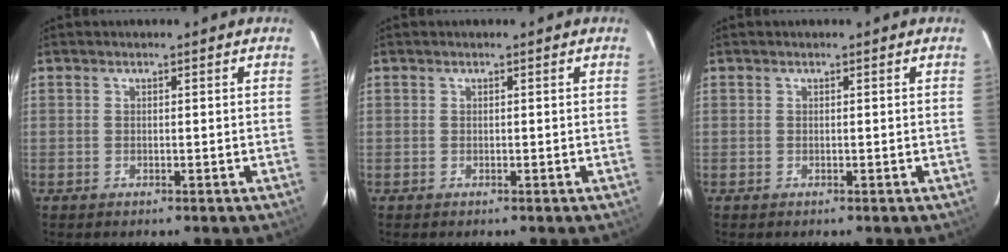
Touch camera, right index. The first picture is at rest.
{"total": 0.0}
{"total": 0.0}